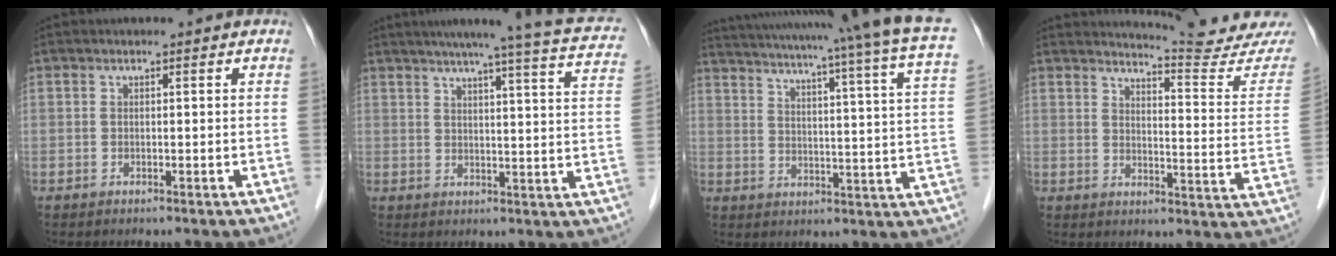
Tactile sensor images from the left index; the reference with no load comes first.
{"total": 20.7, "force": [17.4, 0.7, 11.1], "torque": [-0.154, -0.012, 0.199]}
{"total": 27.4, "force": [22.5, -0.2, 15.7], "torque": [-0.245, -0.035, 0.275]}
{"total": 14.3, "force": [14.1, -1.6, 1.8], "torque": [-0.023, -0.105, 0.157]}